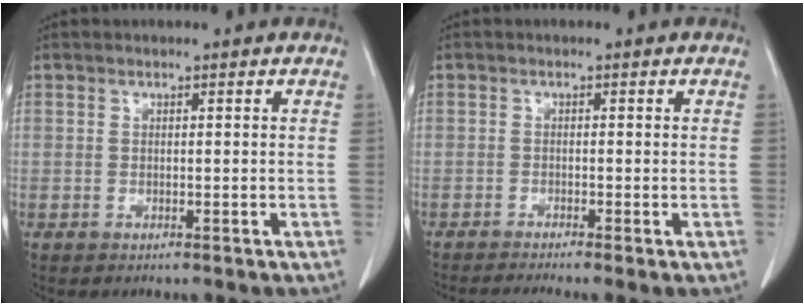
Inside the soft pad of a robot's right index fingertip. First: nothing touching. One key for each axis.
{"total": 3.7, "fx": -2.9, "fy": -0.2, "fz": 2.3, "tx": -0.038, "ty": -0.007, "tz": -0.051}